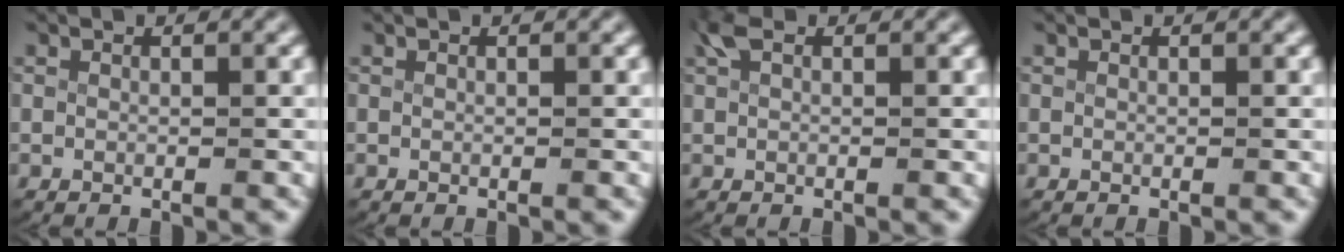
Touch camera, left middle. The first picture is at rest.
{"total": 0.0}
{"total": 1.3, "force": [0.8, 0.5, 0.9], "torque": [-0.041, 0.002, 0.021]}
{"total": 0.0}